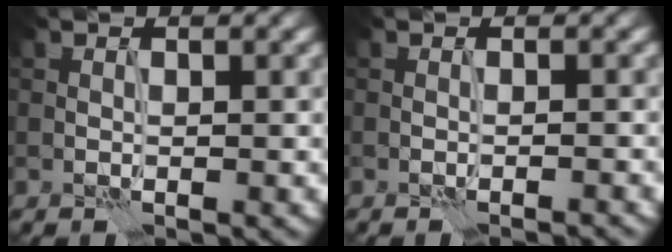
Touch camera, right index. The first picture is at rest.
{"total": 0.7, "force": [-0.6, -0.2, 0.3], "torque": [0.001, 0.003, -0.016]}